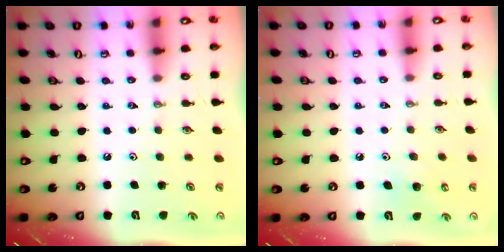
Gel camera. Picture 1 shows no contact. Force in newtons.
{"total": 6.9, "press": 6.8, "slide": 0.8}